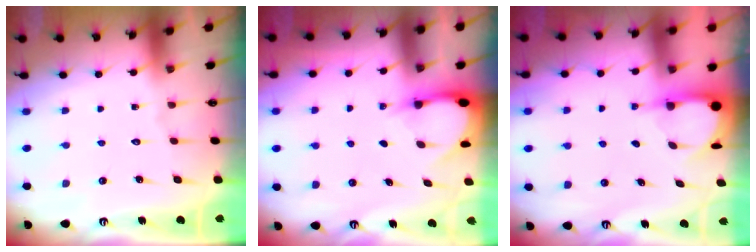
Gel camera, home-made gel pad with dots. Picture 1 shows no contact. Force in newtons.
{"total": 2.9, "press": 2.9, "slide": 0.3}
{"total": 3.9, "press": 3.9, "slide": 0.3}